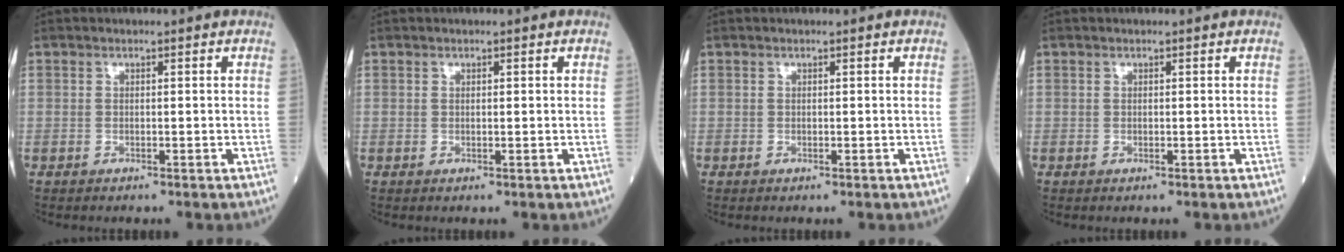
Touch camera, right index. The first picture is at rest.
{"total": 0.0}
{"total": 0.0}
{"total": 0.0}